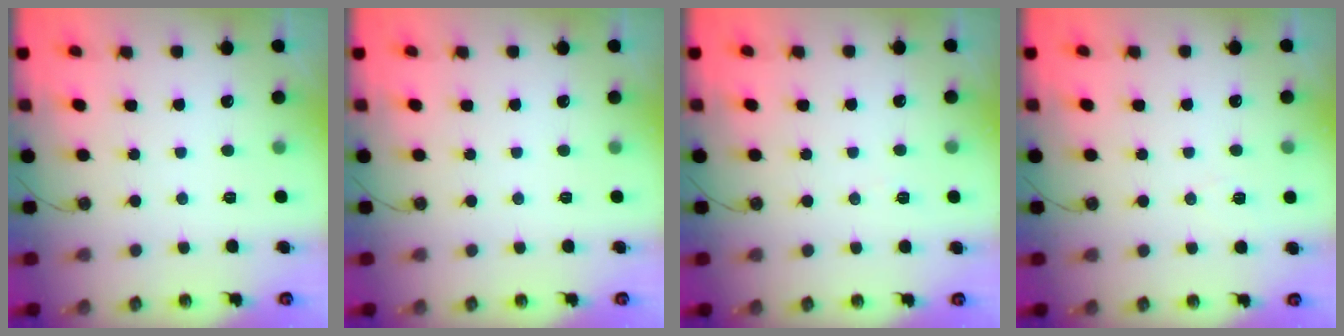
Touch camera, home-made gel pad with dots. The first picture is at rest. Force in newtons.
{"total": 0.0}
{"total": 3.9, "press": 2.1, "slide": 3.3}
{"total": 5.6, "press": 5.2, "slide": 2.1}